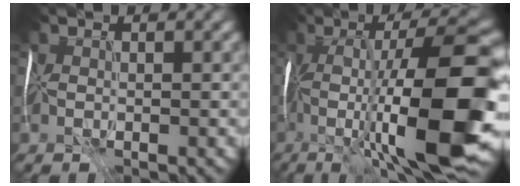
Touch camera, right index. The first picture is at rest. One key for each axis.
{"total": 15.5, "fx": -3.2, "fy": 2.7, "fz": 14.9, "tx": -0.234, "ty": 0.019, "tz": -0.048}